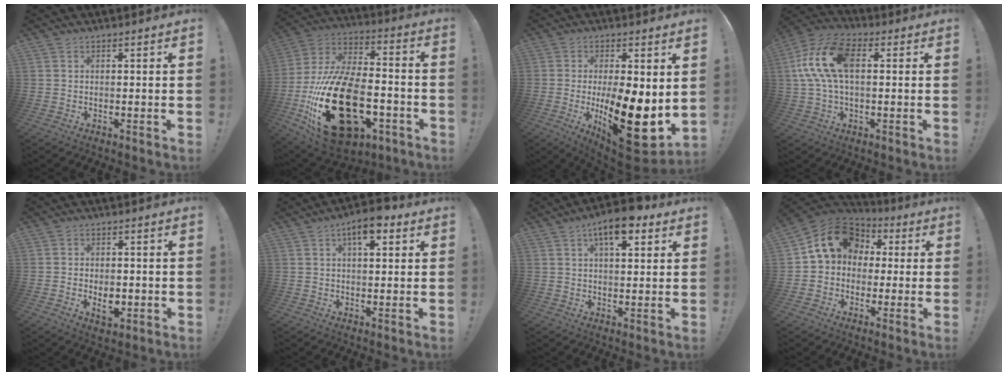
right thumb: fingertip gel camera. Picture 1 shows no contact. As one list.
[{"total": 32.0, "force": [-9.7, 18.7, 24.1], "torque": [-0.455, 0.047, -0.140]}, {"total": 18.4, "force": [-3.5, 6.4, 16.8], "torque": [-0.262, -0.007, -0.040]}, {"total": 14.9, "force": [2.7, 8.2, 12.1], "torque": [-0.238, 0.007, 0.051]}, {"total": 5.2, "force": [-1.5, 3.3, 3.7], "torque": [-0.046, 0.005, -0.026]}, {"total": 7.2, "force": [3.7, 3.2, 5.4], "torque": [-0.074, -0.010, 0.060]}, {"total": 10.1, "force": [5.7, 4.2, 7.1], "torque": [-0.111, -0.015, 0.098]}, {"total": 15.5, "force": [4.5, 12.2, 8.5], "torque": [-0.114, -0.003, 0.088]}]